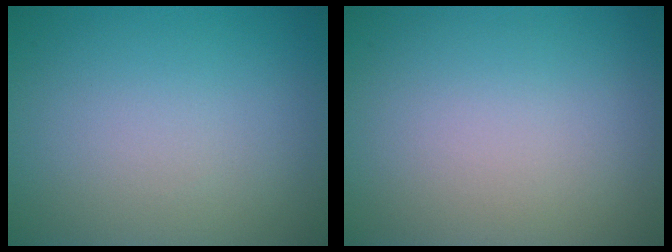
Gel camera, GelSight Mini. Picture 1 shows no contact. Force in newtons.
{"total": 0.0}